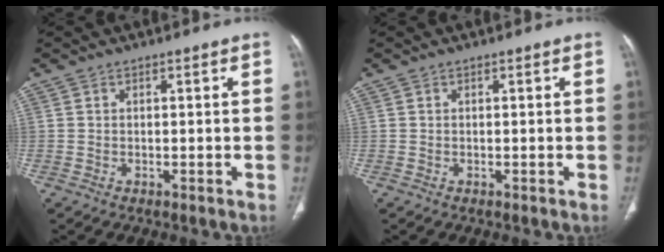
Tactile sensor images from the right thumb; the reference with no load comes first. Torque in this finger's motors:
{"motor_torque": [0.03, 0.05, -0.04, 0.04, 0.01]}